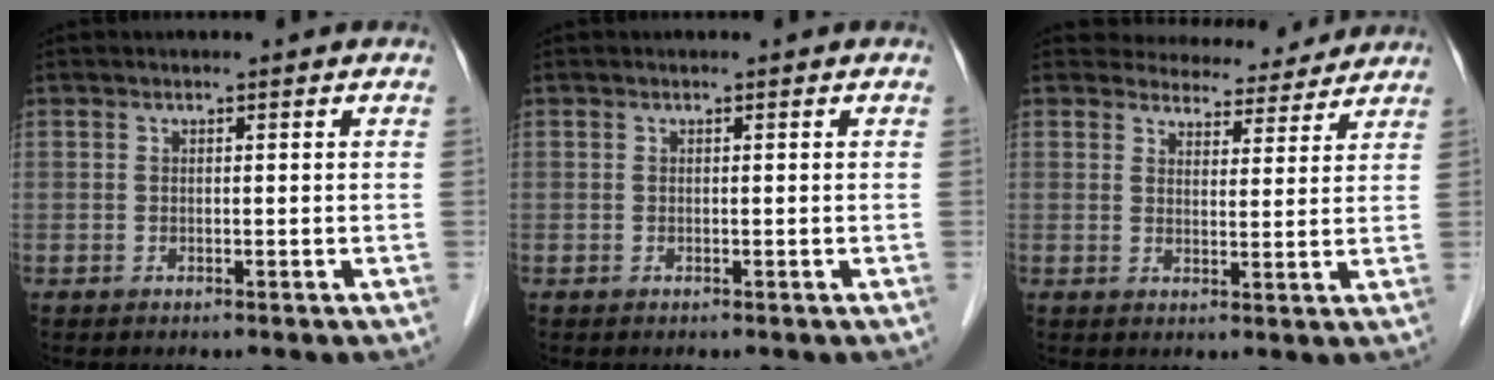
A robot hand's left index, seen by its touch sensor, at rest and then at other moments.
{"total": 0.0}
{"total": 8.3, "force": [7.9, 2.5, 0.6], "torque": [0.007, 0.001, 0.089]}